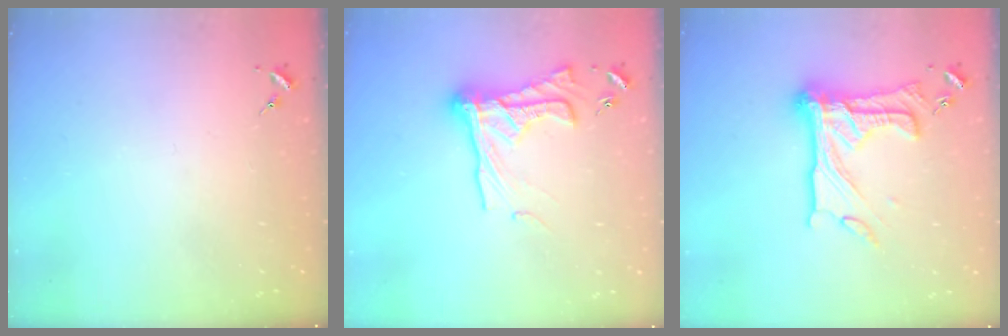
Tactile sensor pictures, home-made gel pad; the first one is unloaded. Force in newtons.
{"total": 16.5, "press": 16.4, "slide": 1.5}
{"total": 23.4, "press": 23.2, "slide": 2.4}